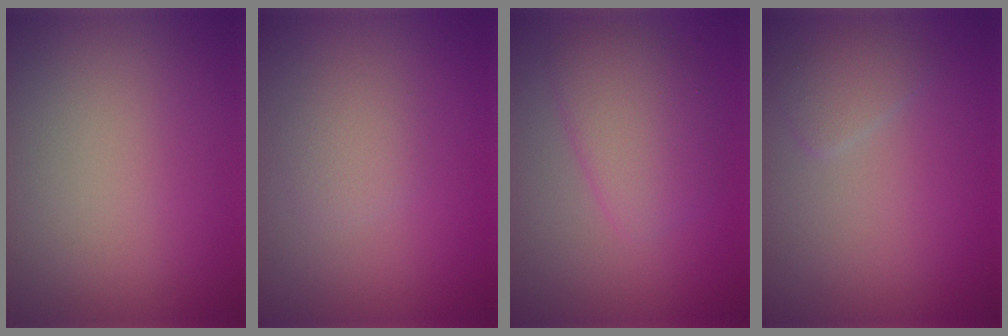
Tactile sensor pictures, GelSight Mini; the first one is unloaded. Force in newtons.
{"total": 1.5, "press": 1.5, "slide": 0.0}
{"total": 3.7, "press": 3.7, "slide": 0.1}
{"total": 1.5, "press": 1.5, "slide": 0.1}